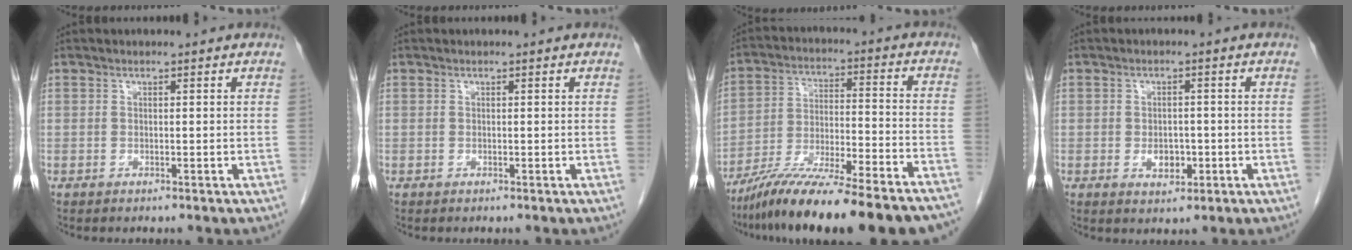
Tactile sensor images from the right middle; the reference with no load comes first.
{"total": 0.0}
{"total": 23.6, "force": [-20.0, 1.2, 12.4], "torque": [-0.155, -0.020, -0.312]}
{"total": 3.1, "force": [-0.8, 2.0, 2.2], "torque": [-0.031, 0.003, -0.006]}